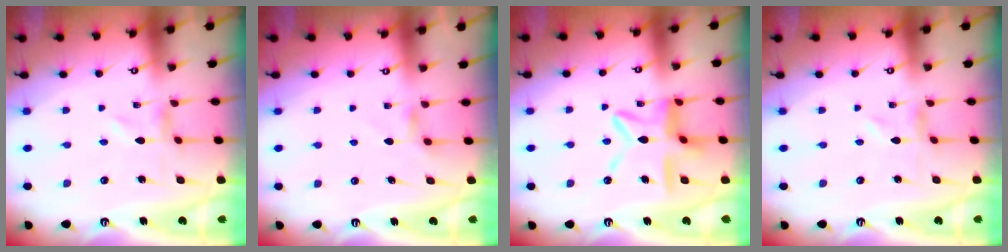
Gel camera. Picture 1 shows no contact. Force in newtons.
{"total": 3.3, "press": 3.3, "slide": 0.5}
{"total": 15.0, "press": 15.0, "slide": 1.3}
{"total": 0.5, "press": 0.5, "slide": 0.2}